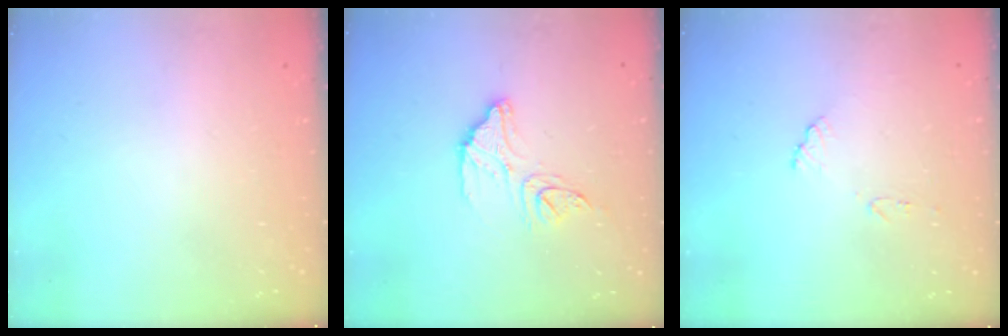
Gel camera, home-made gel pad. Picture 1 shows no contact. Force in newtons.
{"total": 13.5, "press": 13.5, "slide": 1.1}
{"total": 6.9, "press": 6.9, "slide": 0.4}